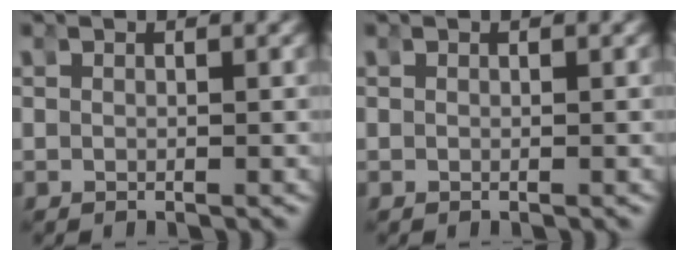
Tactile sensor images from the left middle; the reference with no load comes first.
{"total": 0.0}